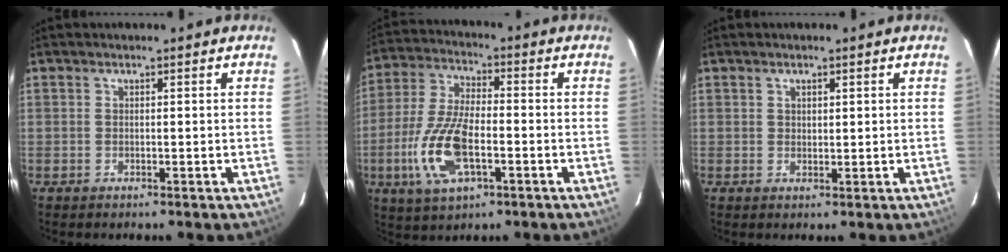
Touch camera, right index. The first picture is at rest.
{"total": 13.8, "force": [-4.4, 5.9, 11.7], "torque": [-0.256, -0.005, -0.082]}
{"total": 1.3, "force": [0.7, 1.0, 0.5], "torque": [-0.004, 0.004, 0.013]}